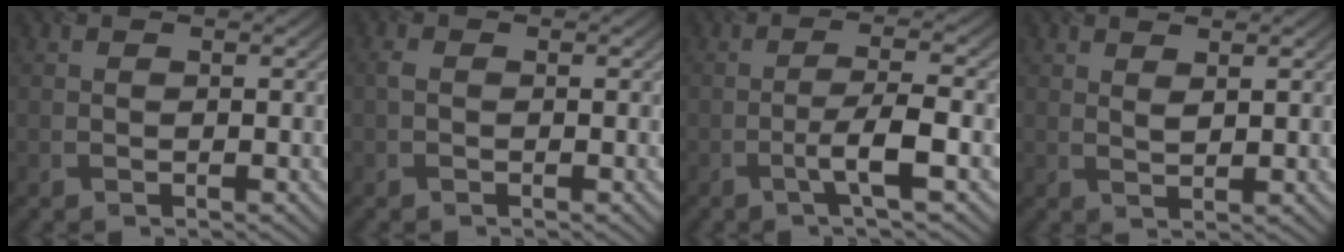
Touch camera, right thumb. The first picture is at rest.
{"total": 0.8, "force": [-0.1, 0.6, 0.5], "torque": [-0.016, 0.003, -0.005]}
{"total": 4.4, "force": [-2.0, 0.2, 3.9], "torque": [-0.068, 0.014, -0.049]}
{"total": 1.4, "force": [1.2, 0.0, 0.8], "torque": [-0.019, -0.003, 0.023]}